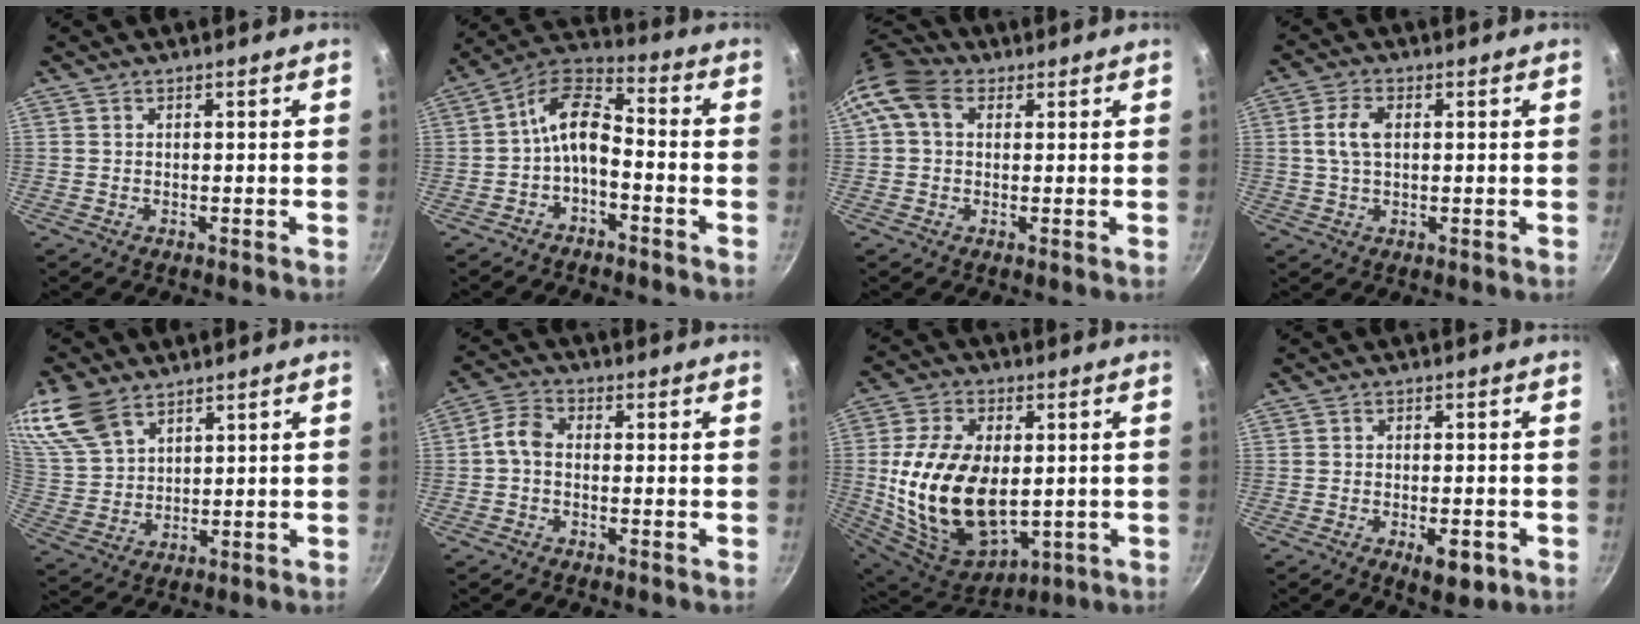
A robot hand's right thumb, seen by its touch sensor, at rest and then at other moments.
{"total": 9.2, "force": [-2.5, 4.8, 7.4], "torque": [-0.136, 0.054, -0.057]}
{"total": 8.5, "force": [2.6, 6.1, 5.3], "torque": [-0.095, 0.015, 0.032]}
{"total": 5.5, "force": [0.9, 3.1, 4.5], "torque": [-0.089, 0.010, 0.015]}
{"total": 12.4, "force": [8.3, 6.9, 6.2], "torque": [-0.125, -0.011, 0.179]}
{"total": 4.2, "force": [-0.9, 2.9, 2.9], "torque": [-0.064, 0.024, -0.030]}
{"total": 22.2, "force": [0.0, 13.8, 17.4], "torque": [-0.314, -0.015, 0.018]}
{"total": 5.7, "force": [-2.5, 2.5, 4.5], "torque": [-0.055, 0.011, -0.029]}